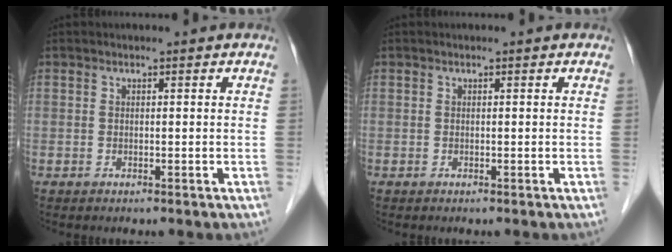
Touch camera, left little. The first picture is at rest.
{"total": 0.0}